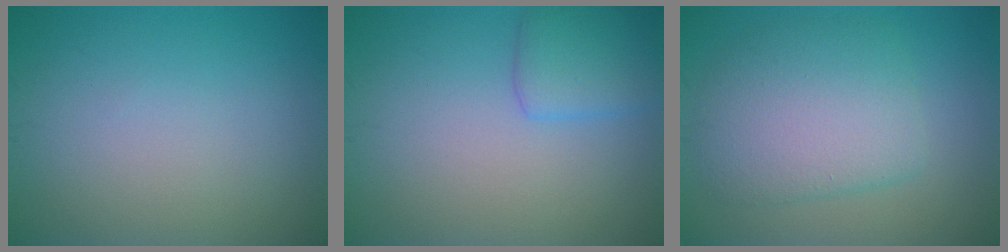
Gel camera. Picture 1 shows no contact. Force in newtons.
{"total": 2.7, "press": 2.7, "slide": 0.0}
{"total": 6.0, "press": 6.0, "slide": 0.3}